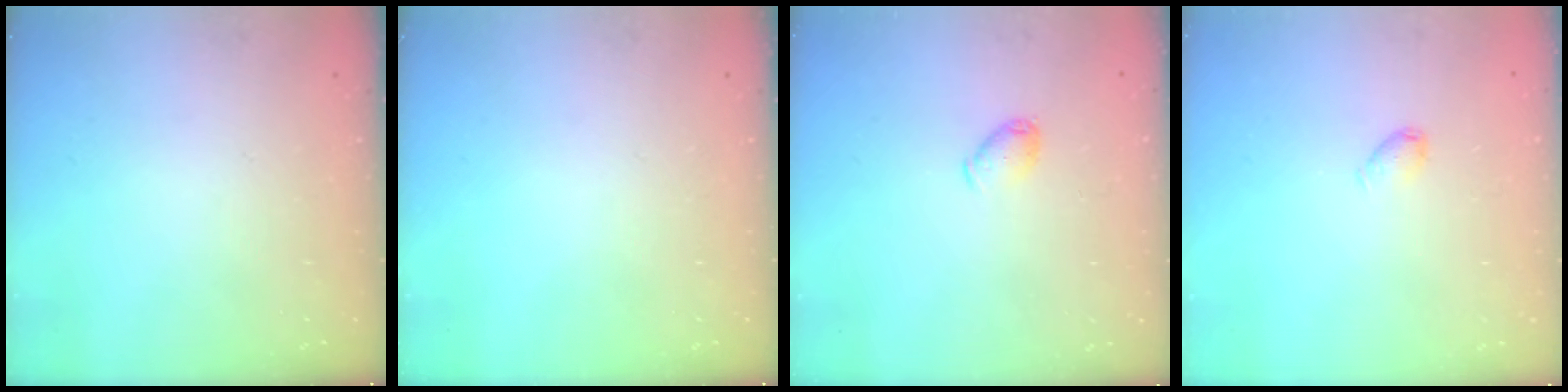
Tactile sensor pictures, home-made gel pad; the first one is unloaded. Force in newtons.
{"total": 0.0}
{"total": 6.0, "press": 5.9, "slide": 1.1}
{"total": 3.4, "press": 3.3, "slide": 0.6}